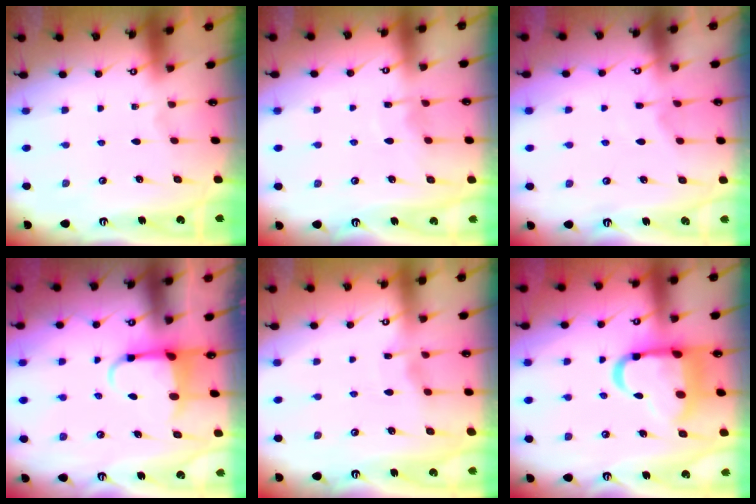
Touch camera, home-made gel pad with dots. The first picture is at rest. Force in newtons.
{"total": 5.8, "press": 5.8, "slide": 0.5}
{"total": 3.3, "press": 3.2, "slide": 0.4}
{"total": 3.9, "press": 3.8, "slide": 1.1}
{"total": 3.3, "press": 3.3, "slide": 0.4}
{"total": 15.7, "press": 15.6, "slide": 1.7}